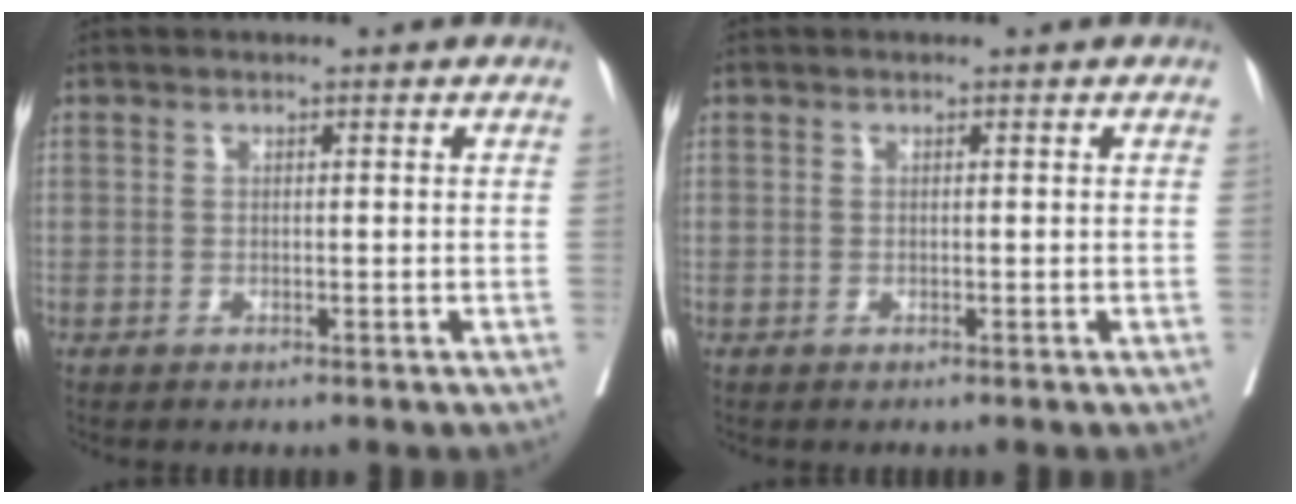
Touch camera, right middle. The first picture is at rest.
{"total": 0.0}